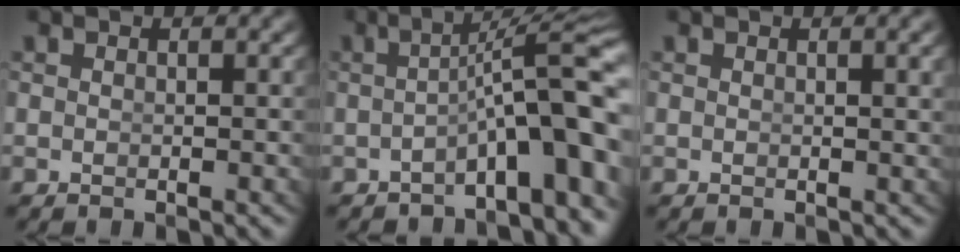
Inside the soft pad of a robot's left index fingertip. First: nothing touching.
{"total": 6.1, "force": [-2.5, 0.6, 5.6], "torque": [-0.079, -0.004, -0.026]}
{"total": 1.0, "force": [0.4, -0.2, 0.9], "torque": [-0.007, -0.001, 0.008]}